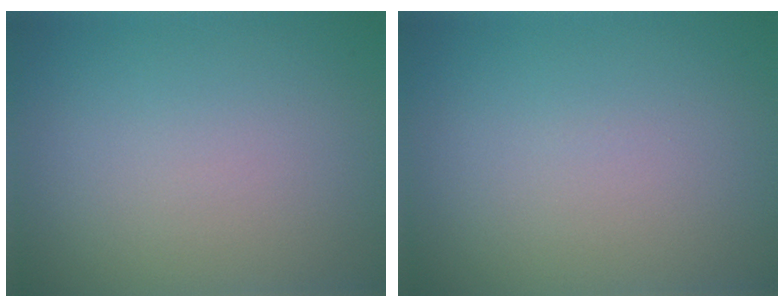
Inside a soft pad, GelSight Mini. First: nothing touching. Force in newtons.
{"total": 0.0}